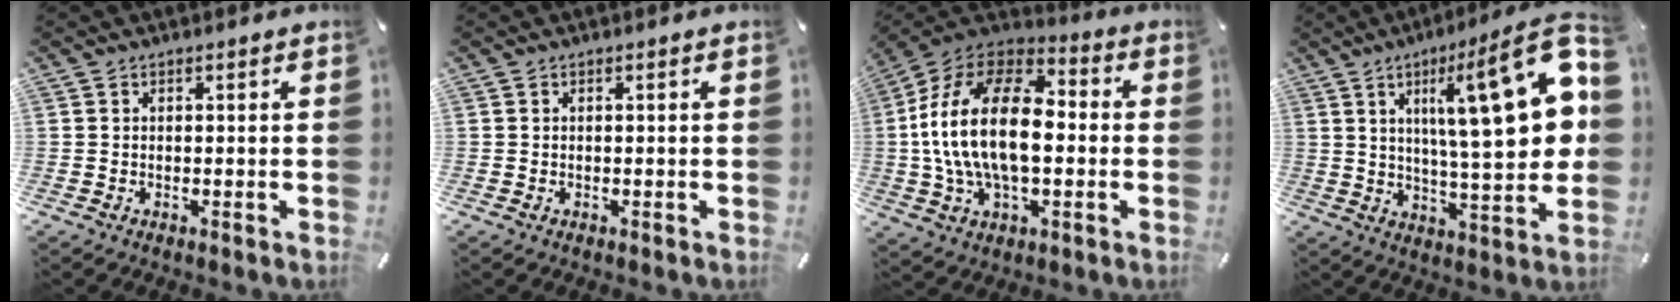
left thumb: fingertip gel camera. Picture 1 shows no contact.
{"total": 0.0}
{"total": 22.7, "force": [-1.3, 13.7, 18.1], "torque": [-0.371, 0.017, -0.024]}
{"total": 27.1, "force": [8.5, 8.2, 24.4], "torque": [-0.356, -0.058, 0.128]}